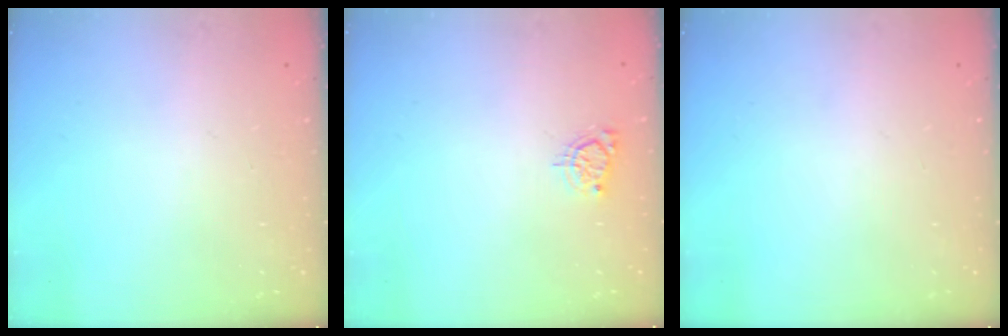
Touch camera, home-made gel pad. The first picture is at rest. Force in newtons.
{"total": 3.8, "press": 3.8, "slide": 0.5}
{"total": 0.0}